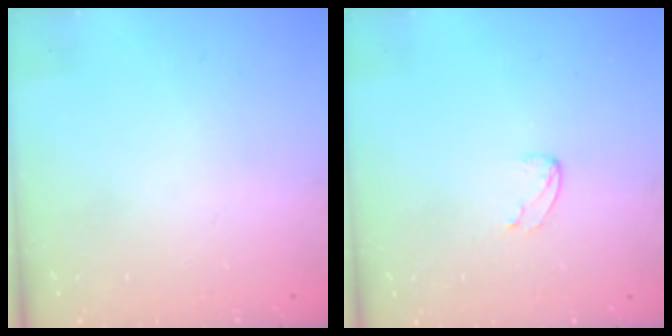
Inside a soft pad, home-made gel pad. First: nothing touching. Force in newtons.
{"total": 2.5, "press": 2.5, "slide": 0.2}